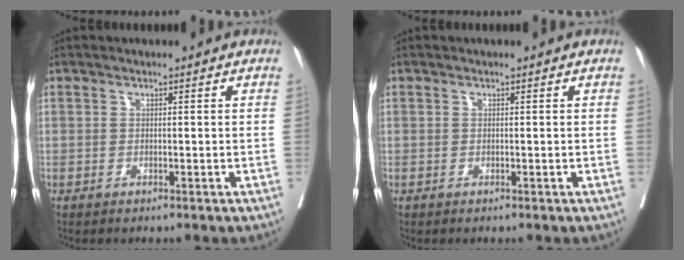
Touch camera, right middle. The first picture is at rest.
{"total": 0.0}